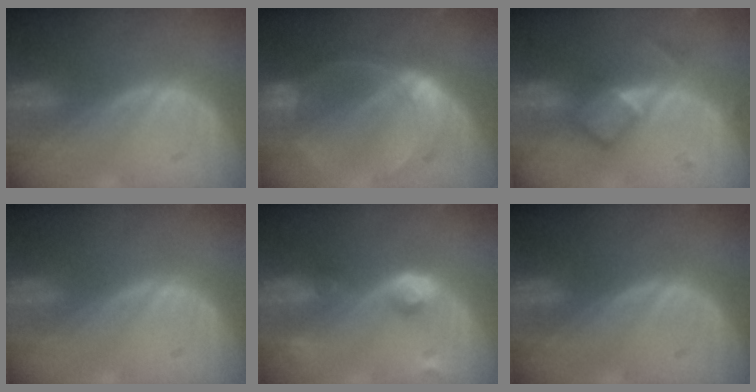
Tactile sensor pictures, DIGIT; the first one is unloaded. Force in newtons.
{"total": 7.6, "press": 6.8, "slide": 3.5}
{"total": 4.8, "press": 4.6, "slide": 1.4}
{"total": 0.0}
{"total": 4.2, "press": 4.1, "slide": 1.0}
{"total": 0.0}